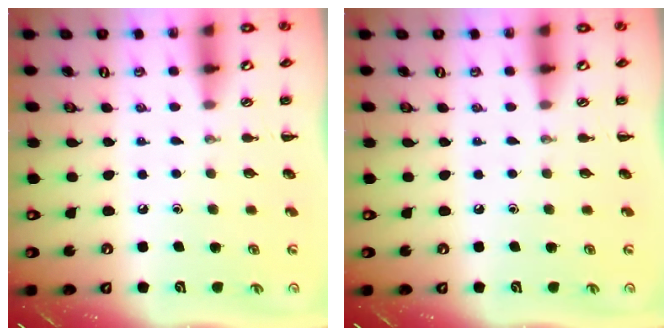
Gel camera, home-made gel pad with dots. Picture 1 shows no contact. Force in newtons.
{"total": 0.0}